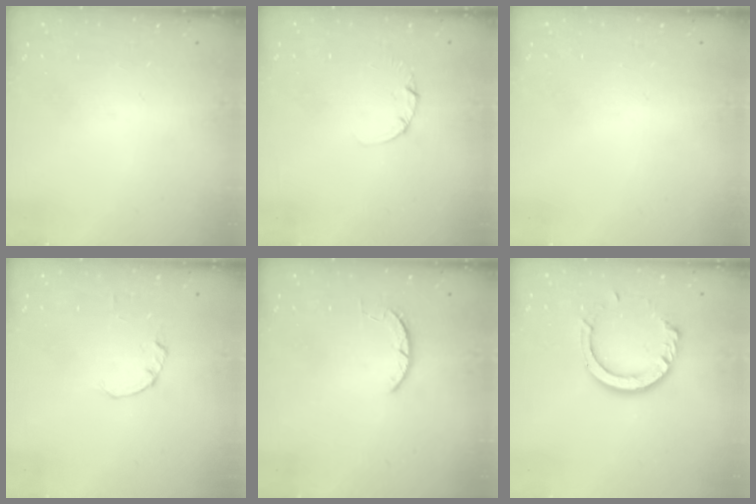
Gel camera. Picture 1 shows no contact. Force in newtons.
{"total": 1.3, "press": 1.3, "slide": 0.2}
{"total": 2.4, "press": 2.4, "slide": 0.2}
{"total": 0.0}
{"total": 1.6, "press": 1.6, "slide": 0.3}
{"total": 11.2, "press": 11.2, "slide": 1.0}